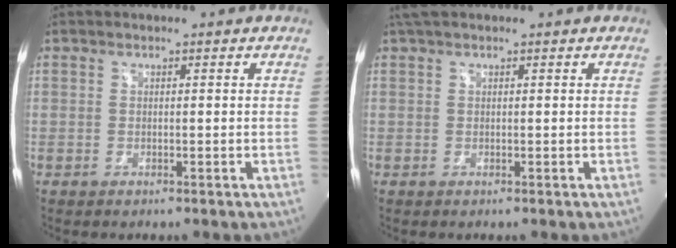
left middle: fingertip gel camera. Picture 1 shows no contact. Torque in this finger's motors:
{"motor_torque": [0.28, -0.20, -0.05, 0.04]}